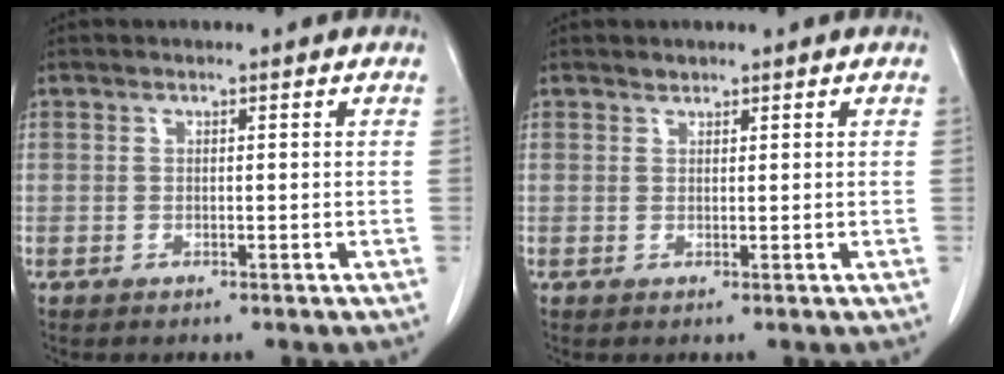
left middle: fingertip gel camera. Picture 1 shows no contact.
{"total": 0.7, "force": [0.6, 0.3, 0.0], "torque": [-0.002, -0.002, 0.009]}